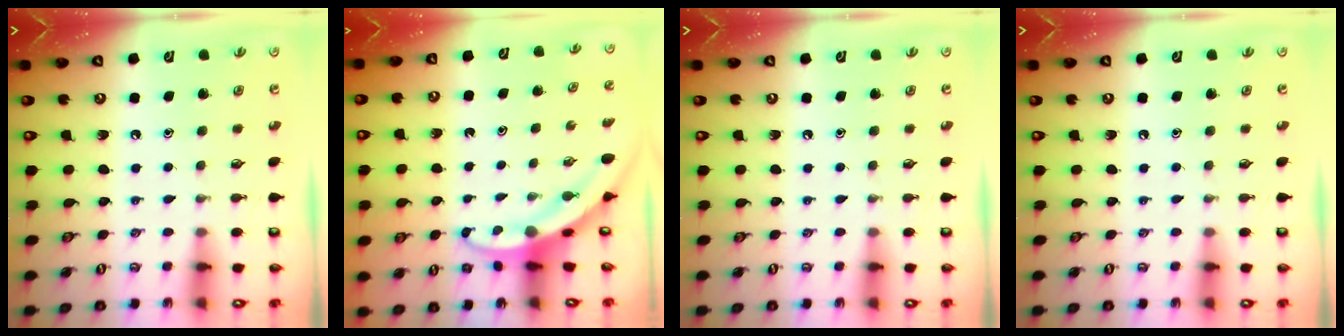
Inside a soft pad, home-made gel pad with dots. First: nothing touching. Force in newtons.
{"total": 3.1, "press": 3.1, "slide": 0.3}
{"total": 0.0}
{"total": 0.0}